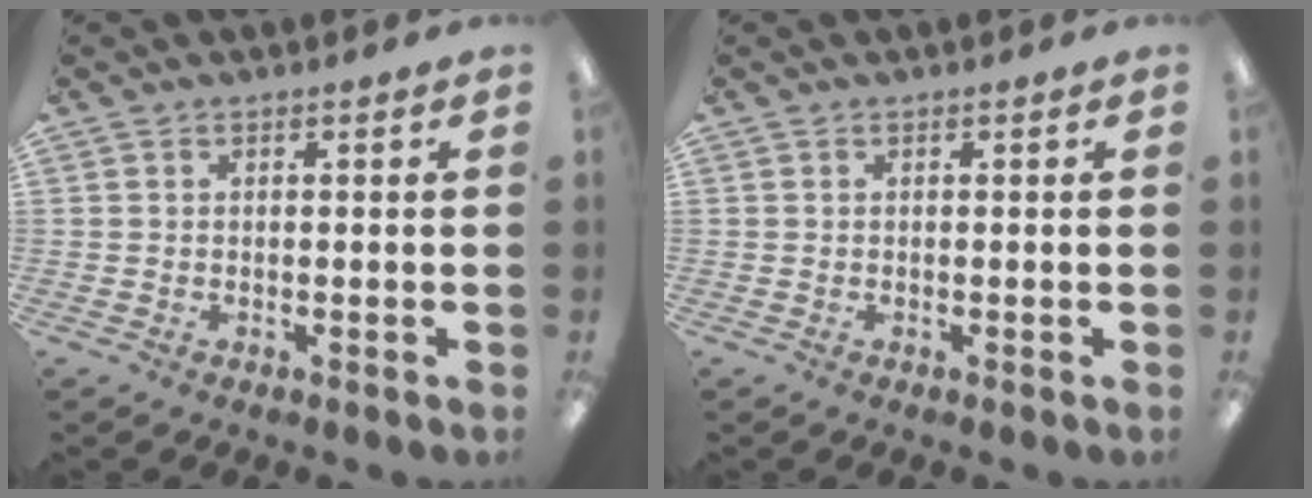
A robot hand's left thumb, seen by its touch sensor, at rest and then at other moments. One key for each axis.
{"total": 0.0}